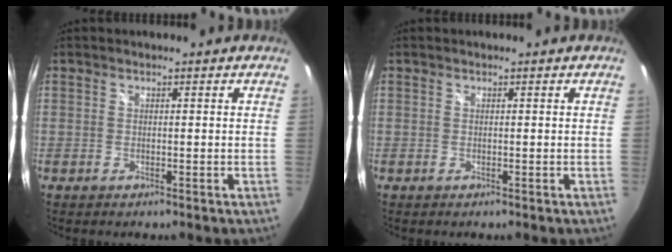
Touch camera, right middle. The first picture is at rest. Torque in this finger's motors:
{"motor_torque": [0.00, 0.00, 0.00, -0.01]}